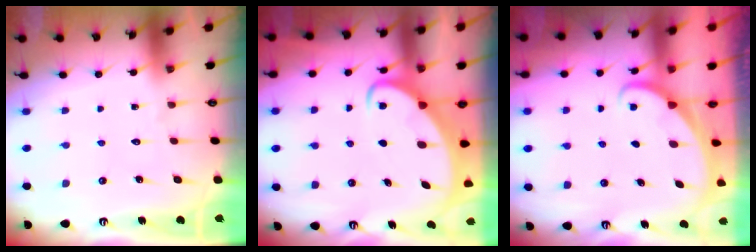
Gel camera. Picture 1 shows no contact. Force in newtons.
{"total": 2.5, "press": 2.4, "slide": 0.3}
{"total": 1.6, "press": 1.6, "slide": 0.1}